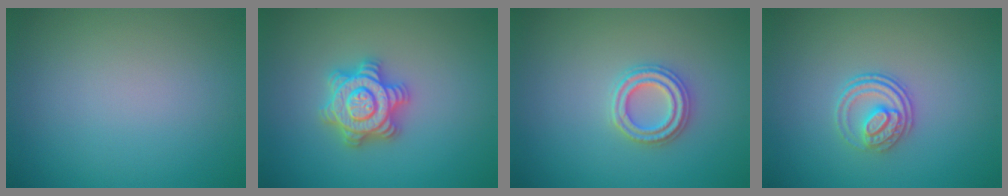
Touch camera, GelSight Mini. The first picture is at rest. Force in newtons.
{"total": 4.8, "press": 4.8, "slide": 0.6}
{"total": 2.6, "press": 2.6, "slide": 0.4}
{"total": 2.5, "press": 2.0, "slide": 1.5}